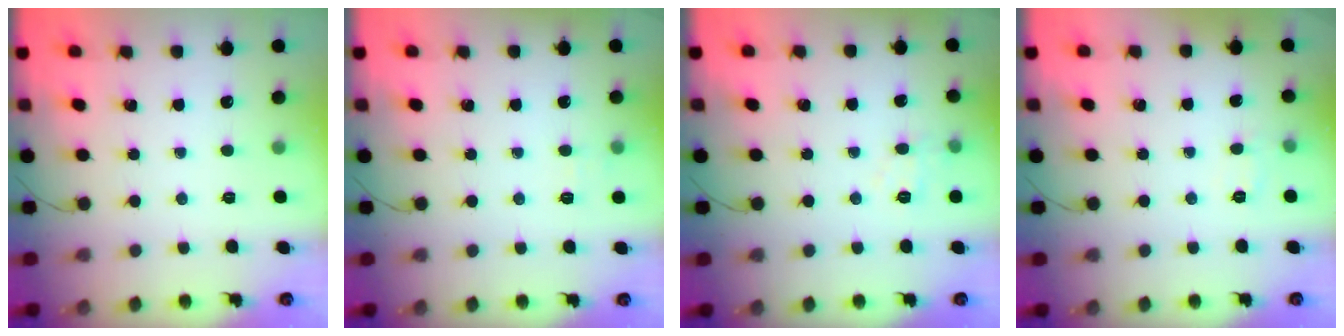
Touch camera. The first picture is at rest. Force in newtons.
{"total": 4.1, "press": 3.9, "slide": 1.2}
{"total": 8.3, "press": 8.1, "slide": 1.5}
{"total": 5.6, "press": 5.3, "slide": 1.7}